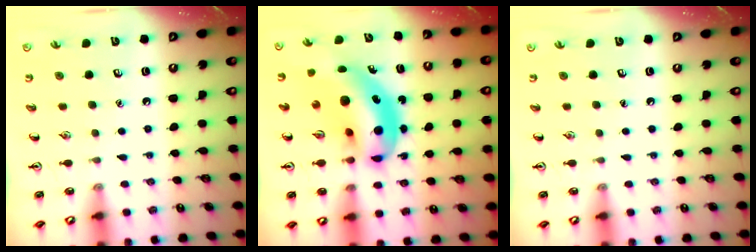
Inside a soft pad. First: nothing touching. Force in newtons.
{"total": 13.6, "press": 12.9, "slide": 4.2}
{"total": 0.0}